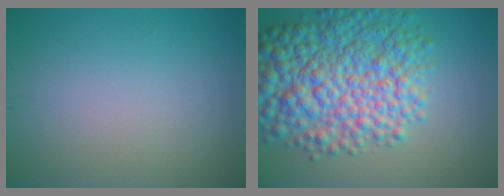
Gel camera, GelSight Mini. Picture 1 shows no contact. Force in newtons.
{"total": 10.6, "press": 10.6, "slide": 0.2}